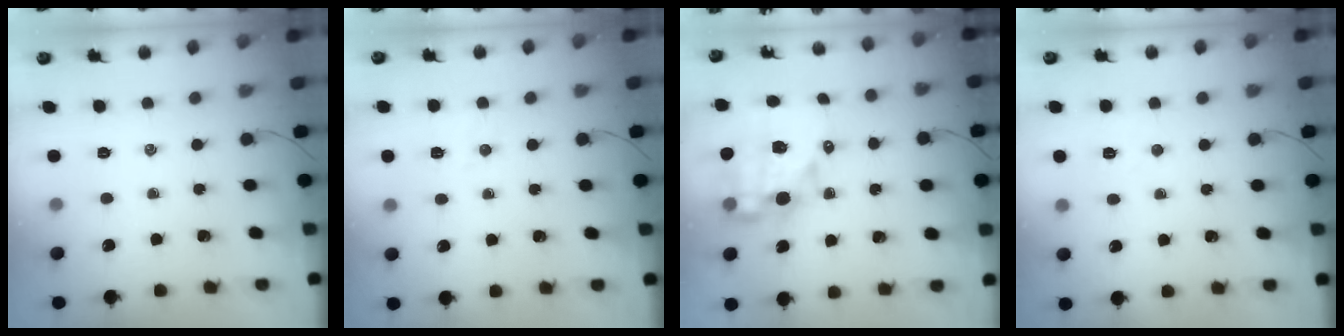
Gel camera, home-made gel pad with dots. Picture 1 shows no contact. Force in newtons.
{"total": 4.1, "press": 4.0, "slide": 0.9}
{"total": 13.2, "press": 12.9, "slide": 3.1}
{"total": 2.4, "press": 2.3, "slide": 0.8}